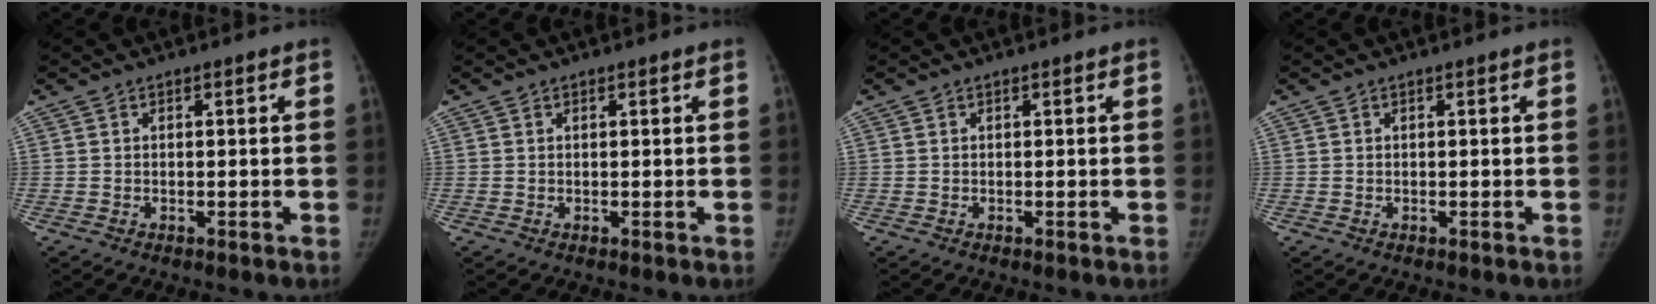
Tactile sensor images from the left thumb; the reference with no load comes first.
{"total": 0.0}
{"total": 0.0}
{"total": 0.0}